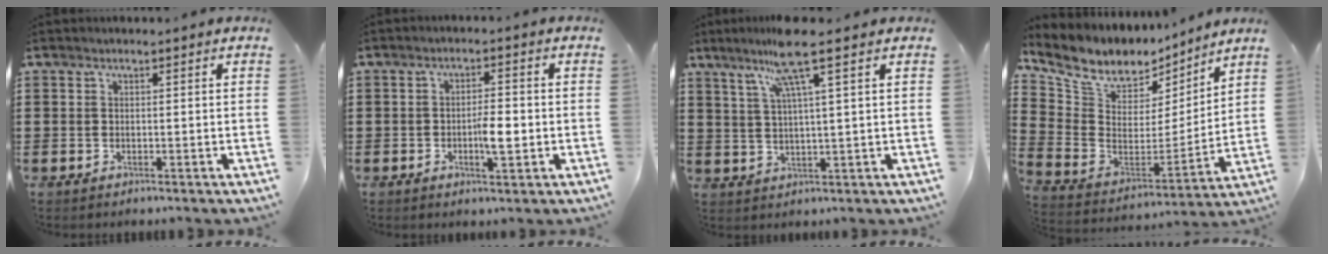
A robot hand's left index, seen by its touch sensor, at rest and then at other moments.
{"total": 4.4, "force": [-0.8, 1.3, 4.2], "torque": [-0.064, 0.002, -0.017]}
{"total": 8.4, "force": [4.6, -0.2, 7.0], "torque": [-0.148, 0.002, 0.079]}
{"total": 8.1, "force": [6.2, 4.4, 2.7], "torque": [-0.093, -0.041, 0.113]}